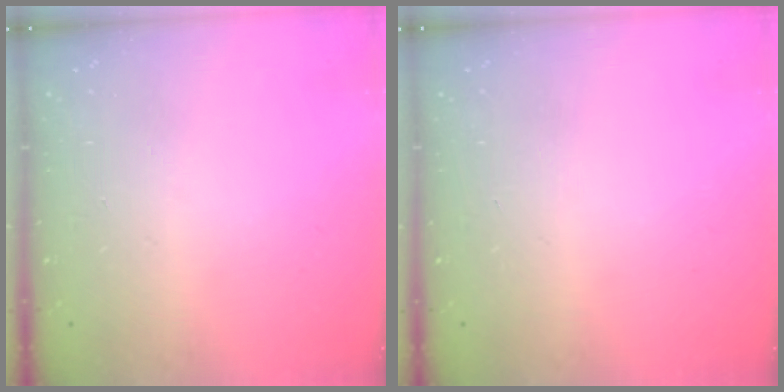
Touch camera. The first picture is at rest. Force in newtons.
{"total": 0.0}